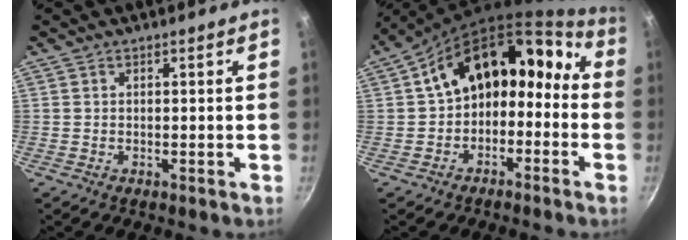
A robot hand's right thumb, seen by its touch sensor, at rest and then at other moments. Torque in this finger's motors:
{"motor_torque": [2.48, 2.53, 0.40, -0.22, 0.24]}